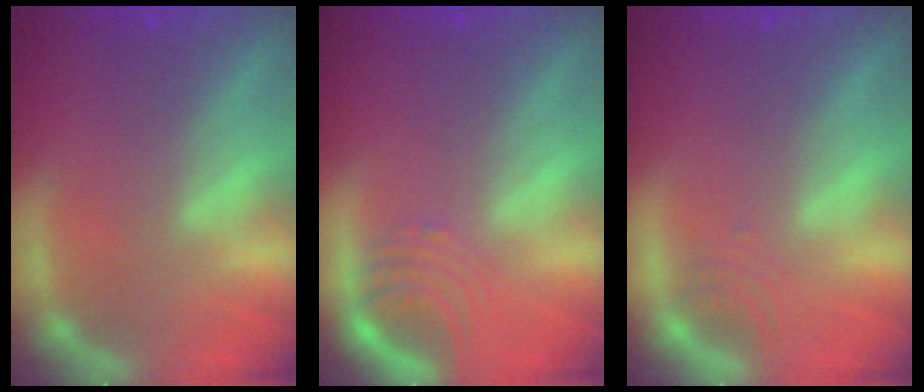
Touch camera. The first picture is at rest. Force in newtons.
{"total": 3.5}
{"total": 1.4}